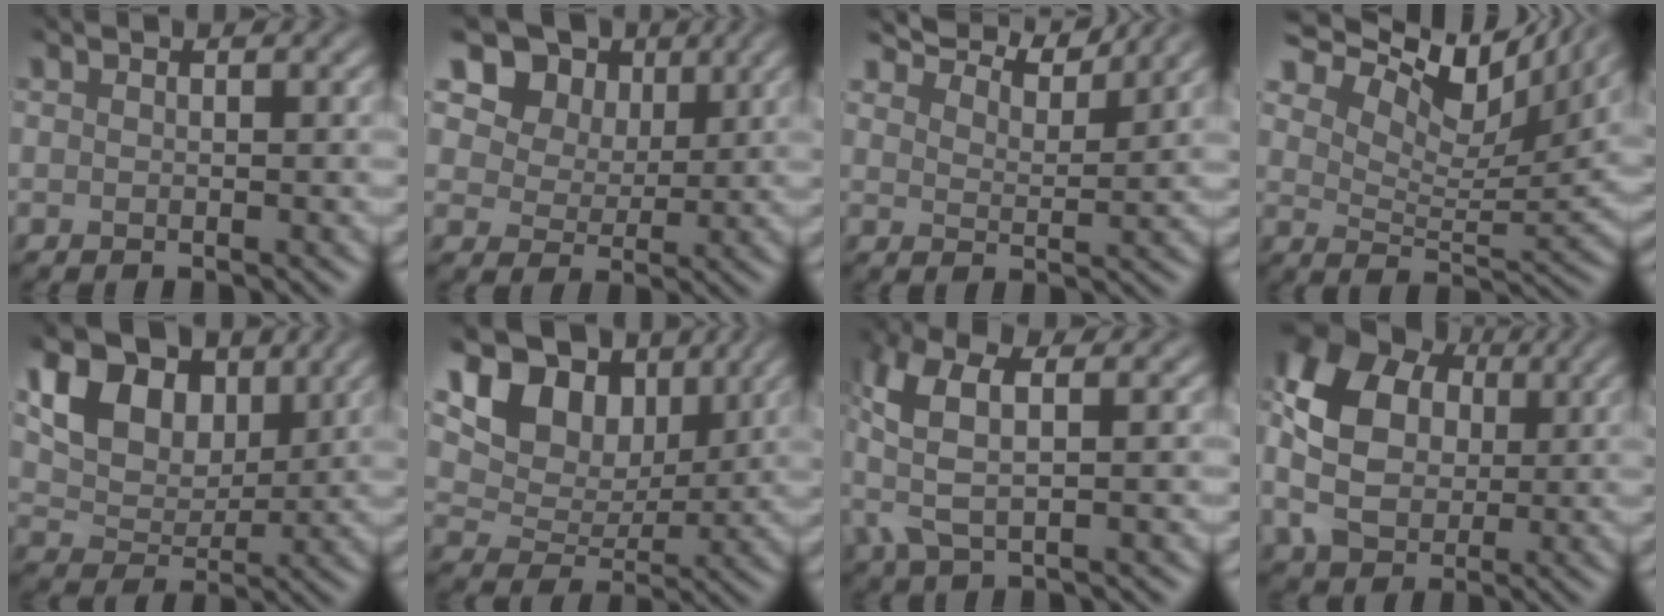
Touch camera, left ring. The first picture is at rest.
{"total": 13.1, "force": [6.9, 9.3, 6.0], "torque": [-0.132, 0.019, 0.131]}
{"total": 5.9, "force": [5.6, 0.7, 1.5], "torque": [-0.038, 0.009, 0.084]}
{"total": 11.8, "force": [9.1, 3.8, 6.6], "torque": [-0.119, 0.015, 0.126]}
{"total": 8.4, "force": [3.9, 5.4, 5.1], "torque": [-0.103, 0.000, 0.063]}
{"total": 9.6, "force": [5.2, 6.2, 5.3], "torque": [-0.097, -0.001, 0.085]}
{"total": 5.6, "force": [1.0, 2.4, 4.9], "torque": [-0.116, 0.007, 0.011]}
{"total": 9.8, "force": [1.0, 7.5, 6.3], "torque": [-0.139, 0.004, 0.022]}